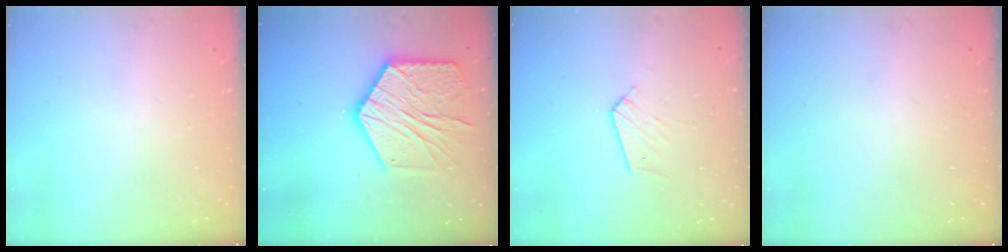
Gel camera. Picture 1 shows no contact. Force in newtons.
{"total": 19.6, "press": 19.5, "slide": 1.6}
{"total": 4.7, "press": 4.7, "slide": 0.4}
{"total": 0.0}